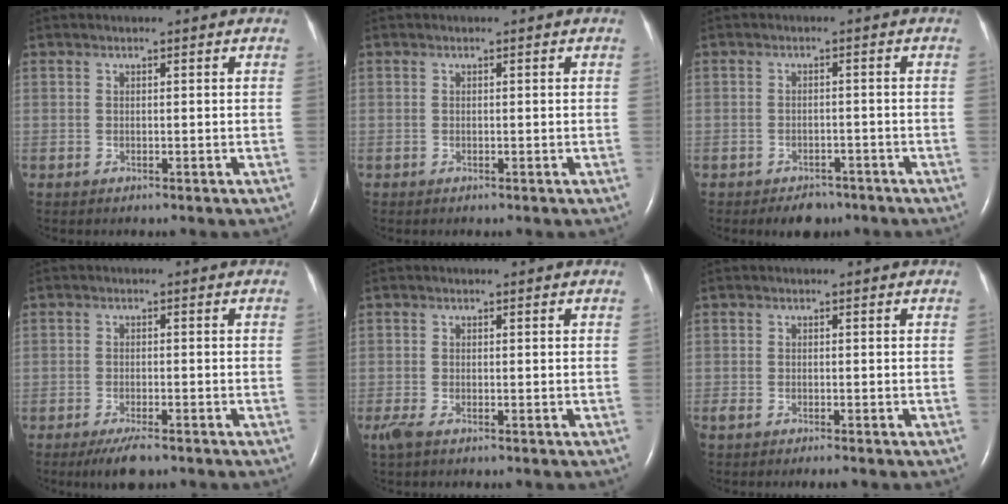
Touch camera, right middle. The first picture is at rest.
{"total": 0.0}
{"total": 3.8, "force": [-2.9, 2.0, 1.4], "torque": [-0.022, 0.002, -0.037]}
{"total": 4.1, "force": [-3.0, 0.9, 2.7], "torque": [-0.052, -0.007, -0.048]}
{"total": 2.2, "force": [-1.3, 0.7, 1.6], "torque": [-0.049, -0.009, -0.027]}
{"total": 2.2, "force": [-1.7, 0.5, 1.2], "torque": [-0.027, -0.008, -0.027]}